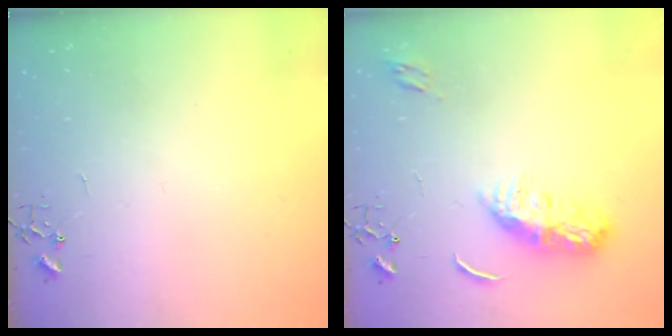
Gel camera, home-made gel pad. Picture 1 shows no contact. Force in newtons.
{"total": 10.4, "press": 10.4, "slide": 0.0}